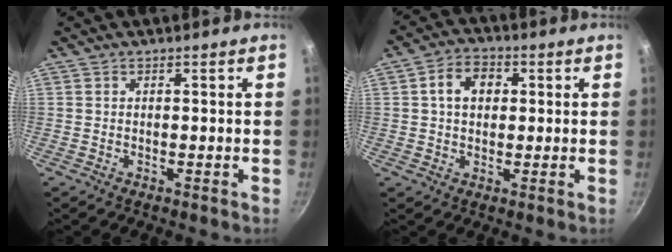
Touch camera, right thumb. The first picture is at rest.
{"total": 6.8, "force": [1.3, 5.1, 4.3], "torque": [-0.050, 0.012, 0.014]}